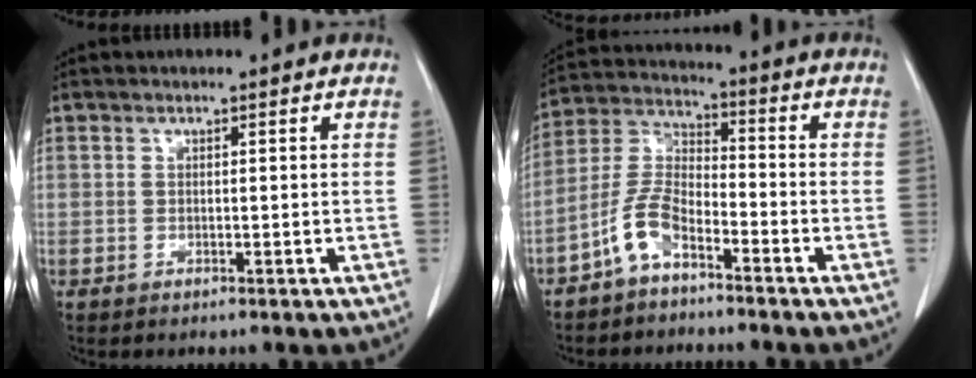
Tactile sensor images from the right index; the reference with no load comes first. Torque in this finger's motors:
{"motor_torque": [0.76, -0.72, 0.19, 0.14]}